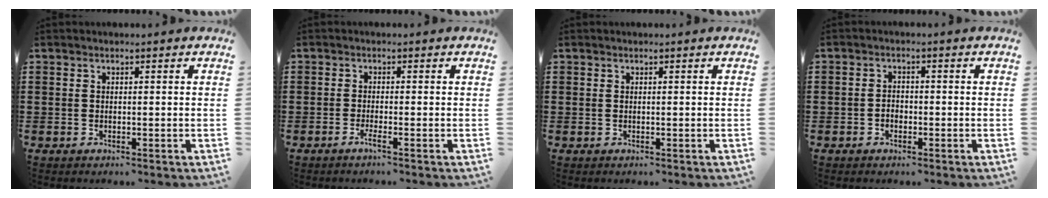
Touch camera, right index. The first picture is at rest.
{"total": 1.5, "force": [-1.0, -0.1, 1.1], "torque": [-0.027, -0.008, -0.021]}
{"total": 0.0}
{"total": 1.5, "force": [-0.8, 1.0, 0.8], "torque": [-0.016, 0.000, -0.017]}